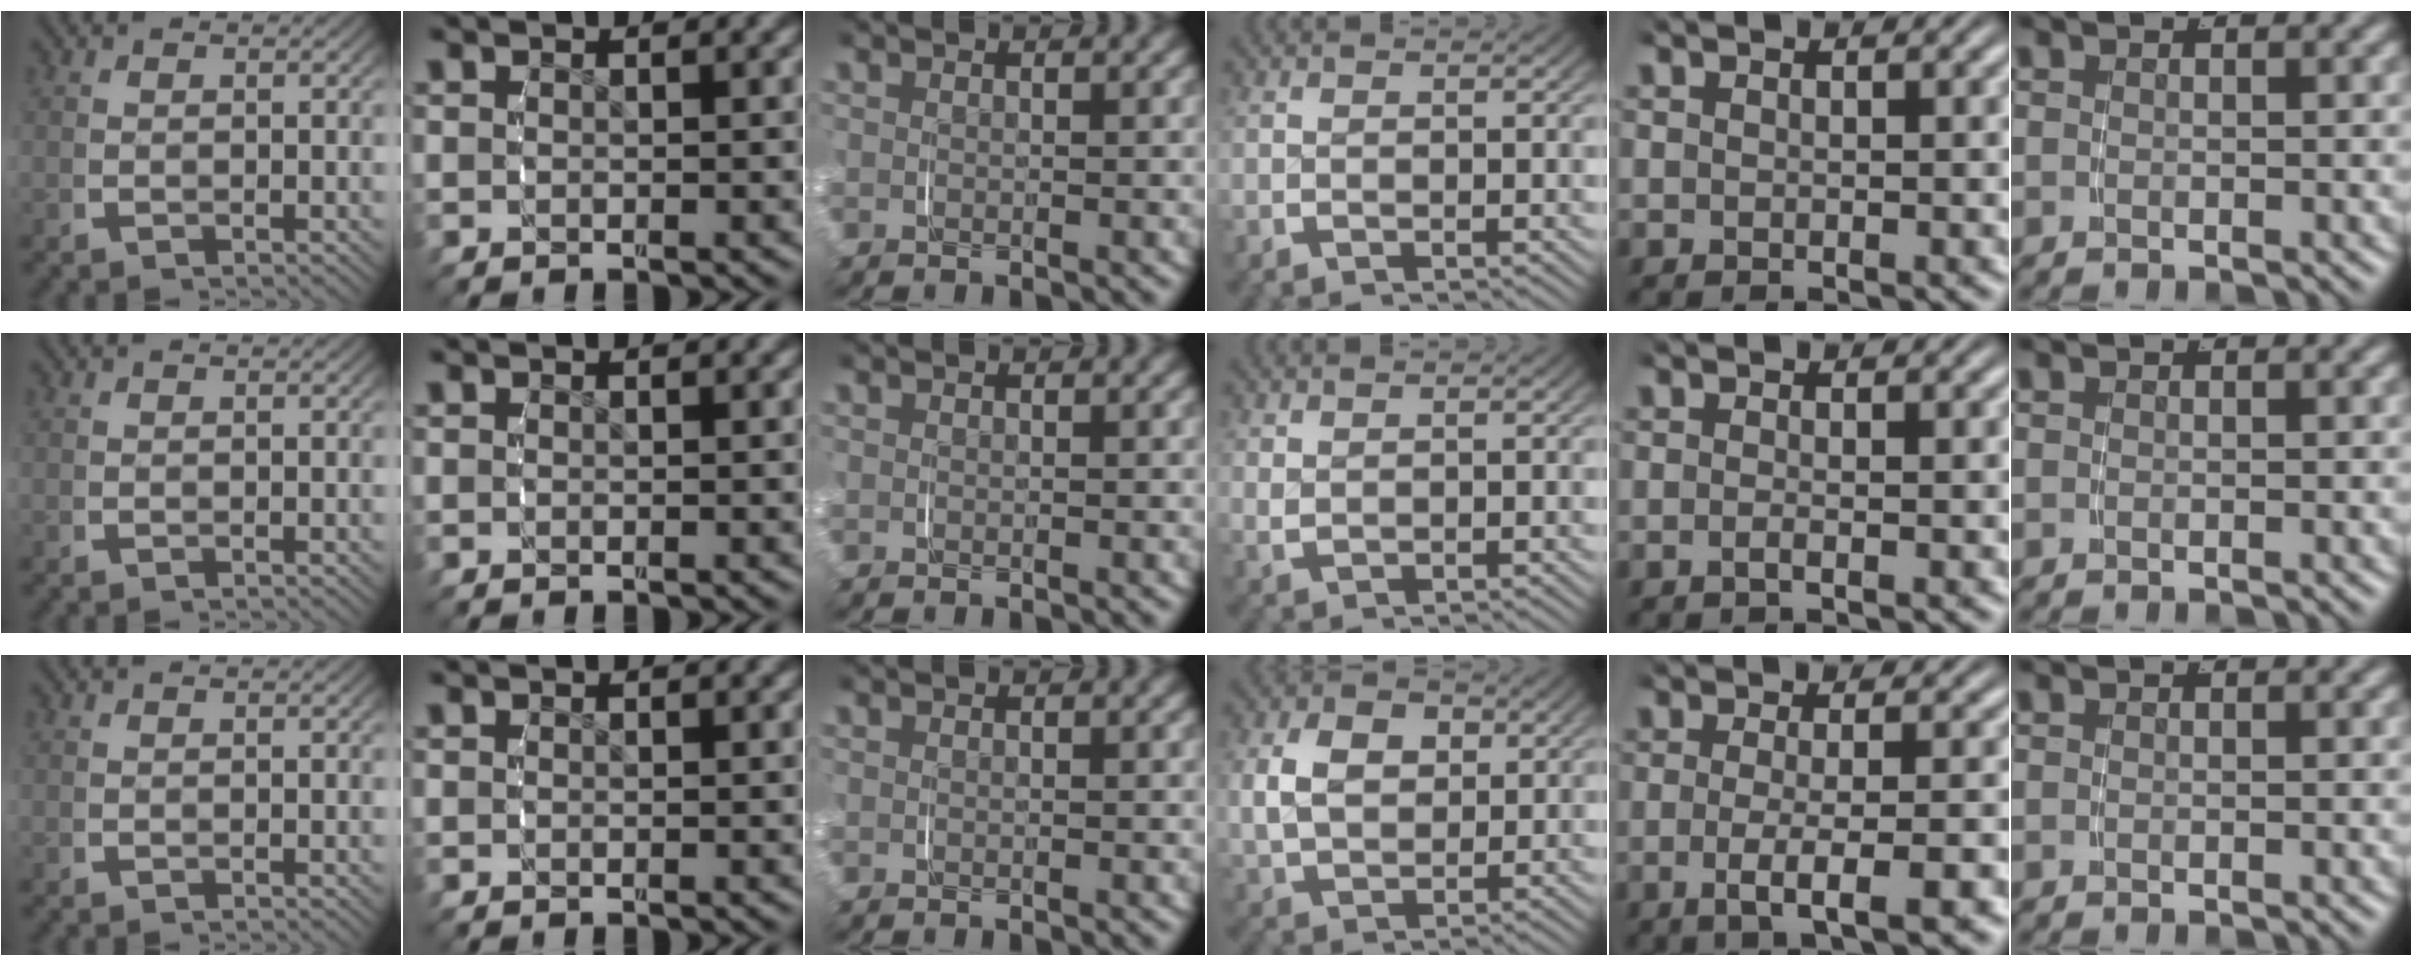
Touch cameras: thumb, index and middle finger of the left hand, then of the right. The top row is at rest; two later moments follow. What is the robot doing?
{"motion": "grasp_and_lifting", "object": "pen bag"}